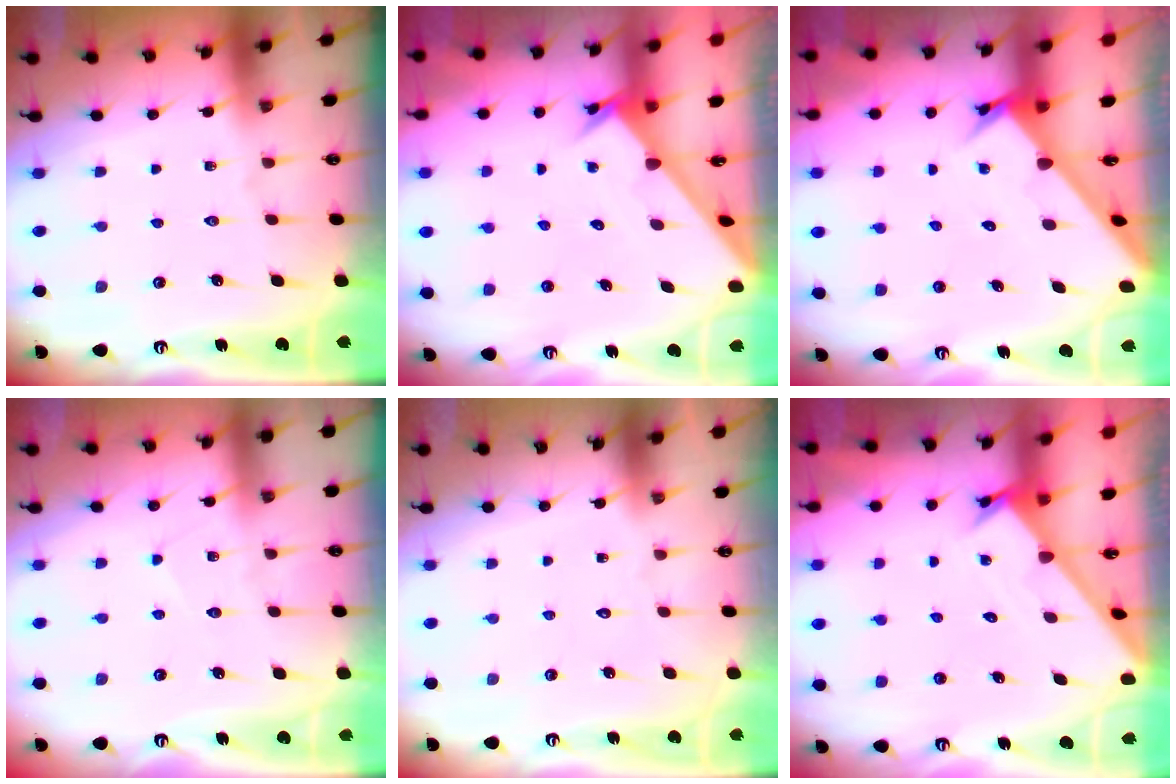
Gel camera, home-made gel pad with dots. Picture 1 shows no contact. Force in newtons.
{"total": 2.4, "press": 2.4, "slide": 0.2}
{"total": 2.7, "press": 2.7, "slide": 0.3}
{"total": 5.1, "press": 5.1, "slide": 0.5}
{"total": 1.6, "press": 1.6, "slide": 0.1}
{"total": 1.7, "press": 1.7, "slide": 0.1}